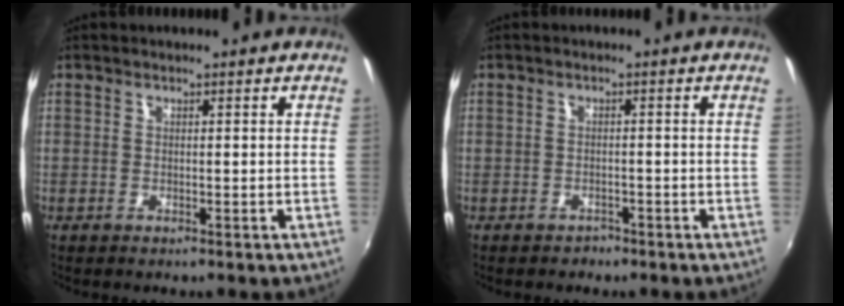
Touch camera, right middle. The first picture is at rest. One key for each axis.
{"total": 1.9, "fx": -1.4, "fy": 1.3, "fz": 0.1, "tx": -0.006, "ty": 0.000, "tz": -0.020}